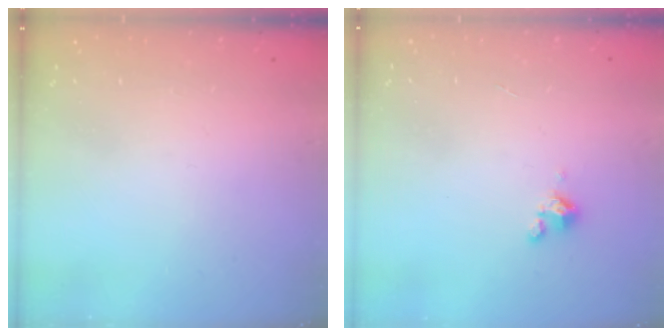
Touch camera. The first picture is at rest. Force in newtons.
{"total": 1.8, "press": 1.7, "slide": 0.4}